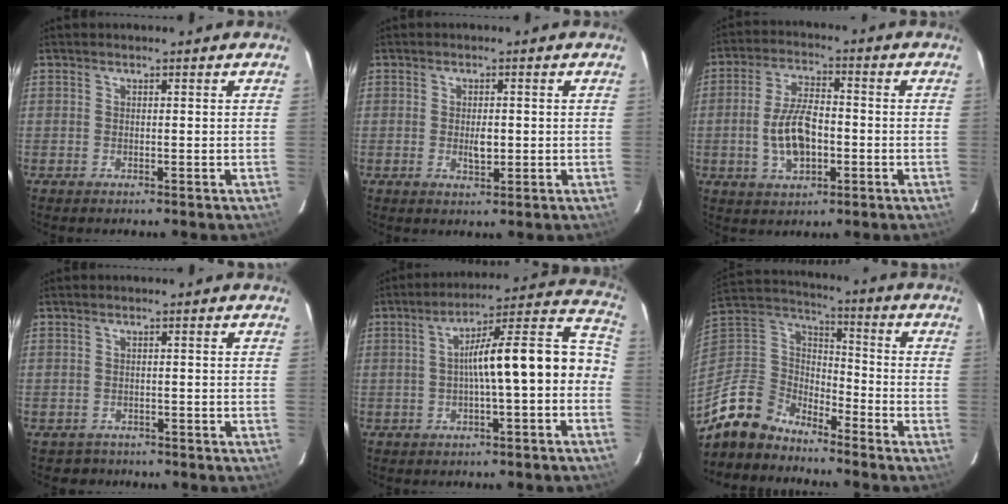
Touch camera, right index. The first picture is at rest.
{"total": 2.9, "force": [-0.3, 1.4, 2.5], "torque": [-0.043, -0.003, -0.002]}
{"total": 9.7, "force": [-2.0, 4.9, 8.2], "torque": [-0.164, 0.006, -0.030]}
{"total": 2.5, "force": [-1.7, 1.7, -0.3], "torque": [0.003, 0.010, -0.023]}
{"total": 13.8, "force": [-2.4, 2.3, 13.4], "torque": [-0.175, 0.048, -0.030]}
{"total": 12.0, "force": [-10.4, 5.6, 2.4], "torque": [-0.076, 0.029, -0.208]}